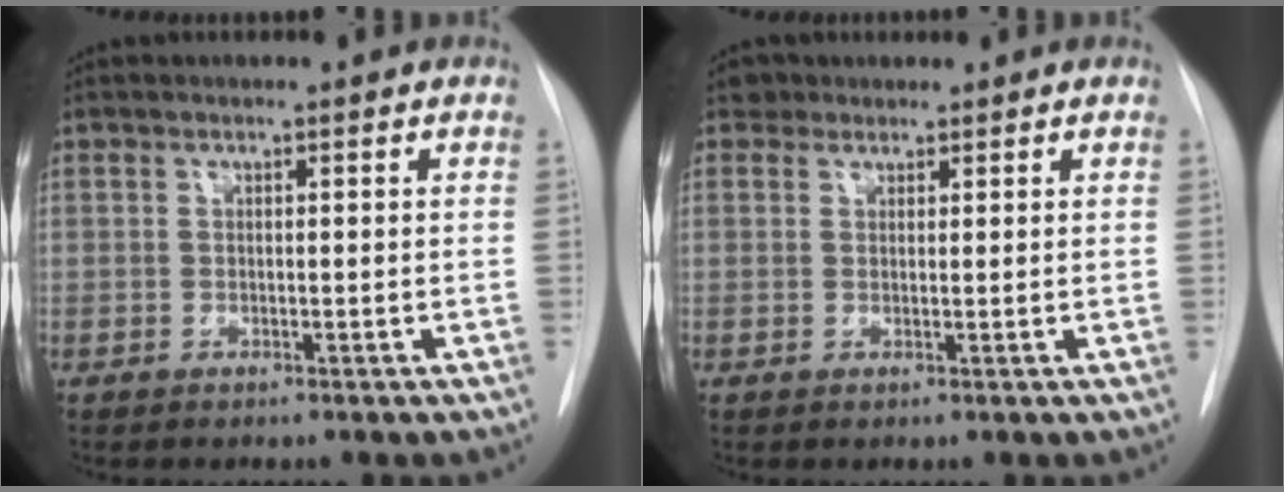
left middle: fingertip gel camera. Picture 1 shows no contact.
{"total": 1.9, "force": [1.4, 1.3, -0.1], "torque": [0.005, 0.008, 0.017]}